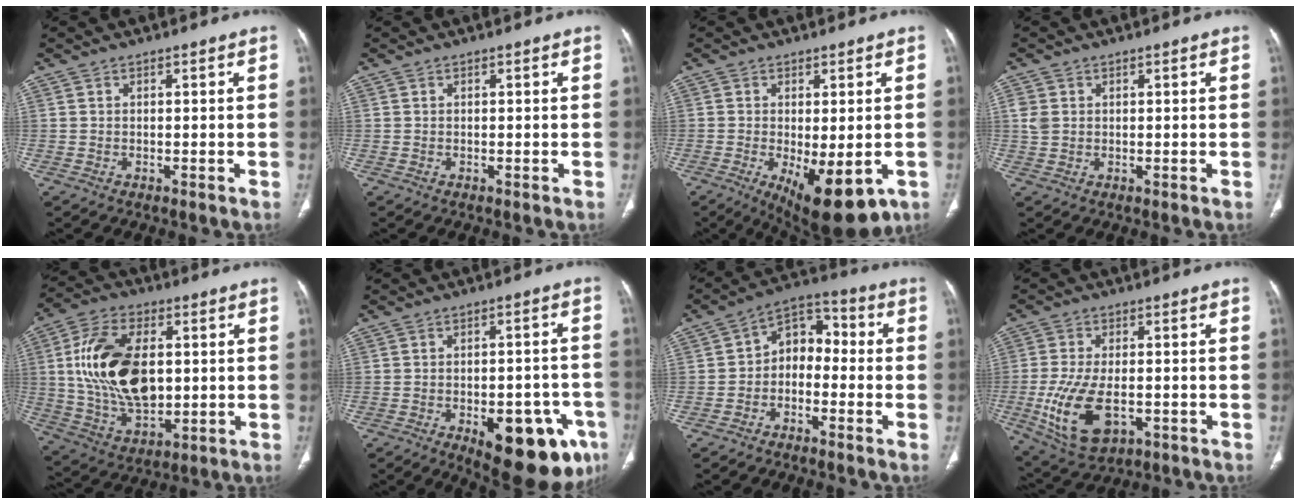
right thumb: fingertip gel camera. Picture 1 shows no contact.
{"total": 0.0}
{"total": 12.7, "force": [-4.6, 5.2, 10.7], "torque": [-0.150, -0.017, -0.053]}
{"total": 2.6, "force": [0.5, 2.1, 1.4], "torque": [-0.028, 0.002, 0.016]}
{"total": 19.3, "force": [2.0, 11.3, 15.5], "torque": [-0.279, -0.004, 0.044]}
{"total": 18.2, "force": [-8.0, 7.9, 14.2], "torque": [-0.131, 0.026, -0.090]}
{"total": 8.4, "force": [-1.9, 6.1, 5.5], "torque": [-0.056, 0.044, -0.050]}
{"total": 12.9, "force": [-3.4, 7.1, 10.3], "torque": [-0.204, -0.003, -0.047]}